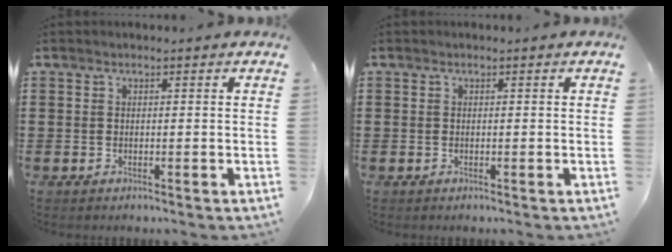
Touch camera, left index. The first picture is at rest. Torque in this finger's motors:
{"motor_torque": [0.00, 0.00, 0.00, 0.00]}